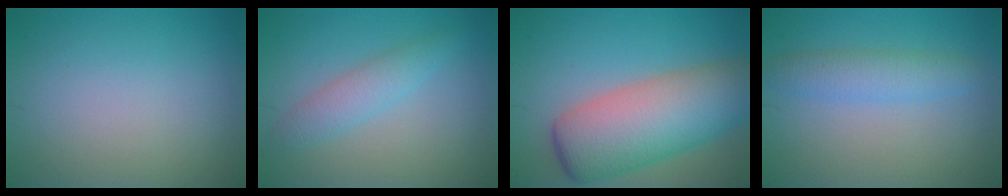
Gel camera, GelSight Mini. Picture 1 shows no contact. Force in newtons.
{"total": 2.7, "press": 2.7, "slide": 0.1}
{"total": 10.0, "press": 10.0, "slide": 0.3}
{"total": 2.9, "press": 2.9, "slide": 0.1}